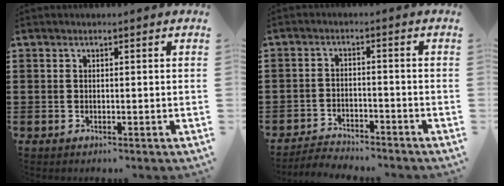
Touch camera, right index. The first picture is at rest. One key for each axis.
{"total": 3.2, "fx": -3.2, "fy": 0.3, "fz": -0.1, "tx": -0.005, "ty": 0.004, "tz": -0.069}